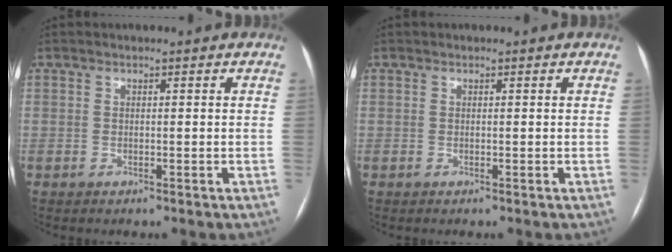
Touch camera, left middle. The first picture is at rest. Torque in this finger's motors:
{"motor_torque": [0.00, 0.00, 0.00, 0.00]}